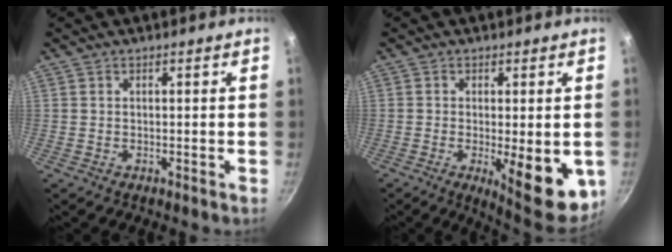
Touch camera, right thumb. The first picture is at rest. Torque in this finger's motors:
{"motor_torque": [-0.18, 0.62, -0.07, -0.11, 0.05]}